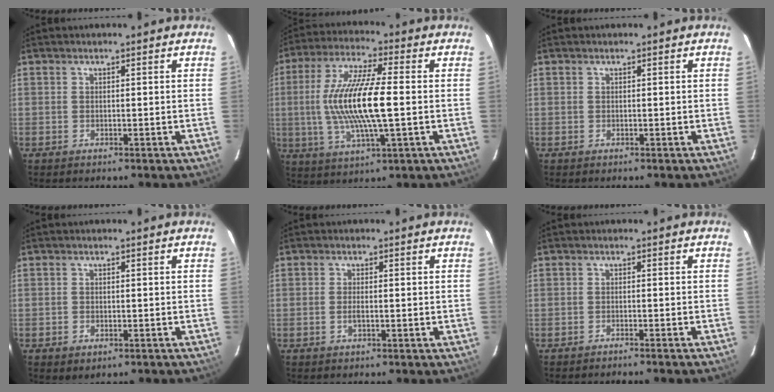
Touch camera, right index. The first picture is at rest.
{"total": 15.8, "force": [-0.5, 2.8, 15.5], "torque": [-0.304, -0.001, -0.010]}
{"total": 0.0}
{"total": 2.0, "force": [-1.0, 1.3, 1.1], "torque": [-0.022, -0.006, -0.014]}
{"total": 1.4, "force": [-0.4, 0.5, 1.2], "torque": [-0.027, 0.000, -0.009]}
{"total": 1.9, "force": [-1.7, -0.6, 0.6], "torque": [-0.017, -0.001, -0.024]}